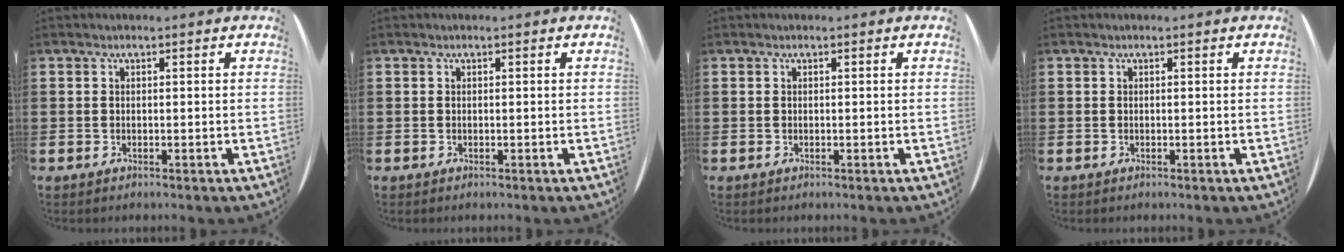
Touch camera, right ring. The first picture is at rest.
{"total": 0.0}
{"total": 0.0}
{"total": 0.0}